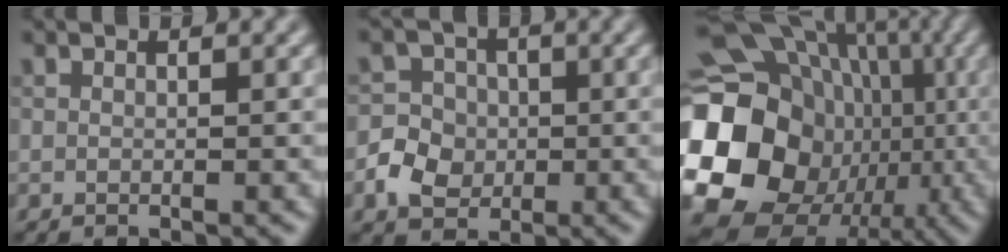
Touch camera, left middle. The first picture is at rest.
{"total": 4.2, "force": [-1.0, 3.7, 1.6], "torque": [-0.012, 0.003, -0.034]}
{"total": 21.7, "force": [-2.0, 19.2, 9.8], "torque": [-0.183, 0.002, -0.059]}